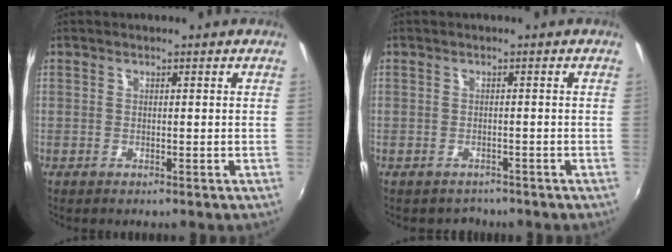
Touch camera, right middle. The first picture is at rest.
{"total": 2.4, "force": [-2.0, 1.3, -0.1], "torque": [-0.006, -0.004, -0.027]}